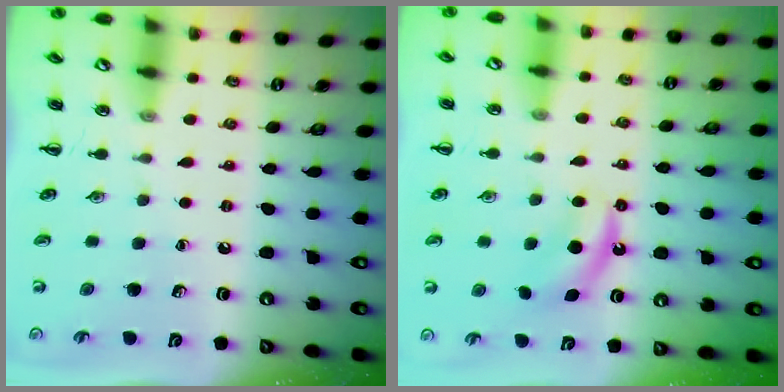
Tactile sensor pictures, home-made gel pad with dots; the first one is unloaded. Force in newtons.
{"total": 5.7, "press": 5.6, "slide": 1.3}